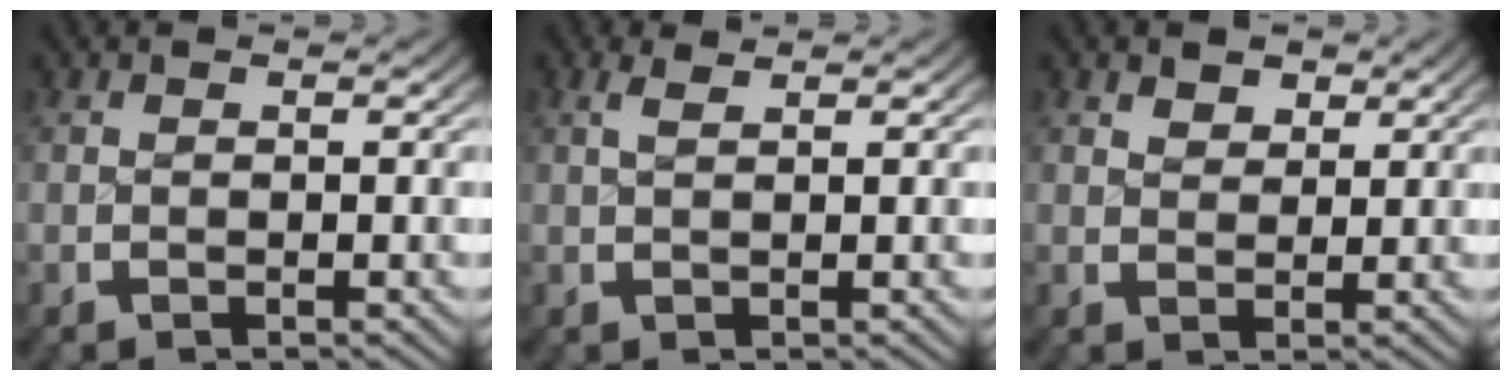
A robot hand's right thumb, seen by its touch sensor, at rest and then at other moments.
{"total": 1.1, "force": [0.9, 0.1, 0.6], "torque": [-0.007, 0.004, 0.019]}
{"total": 2.2, "force": [1.5, 1.4, 0.8], "torque": [-0.001, -0.007, 0.028]}